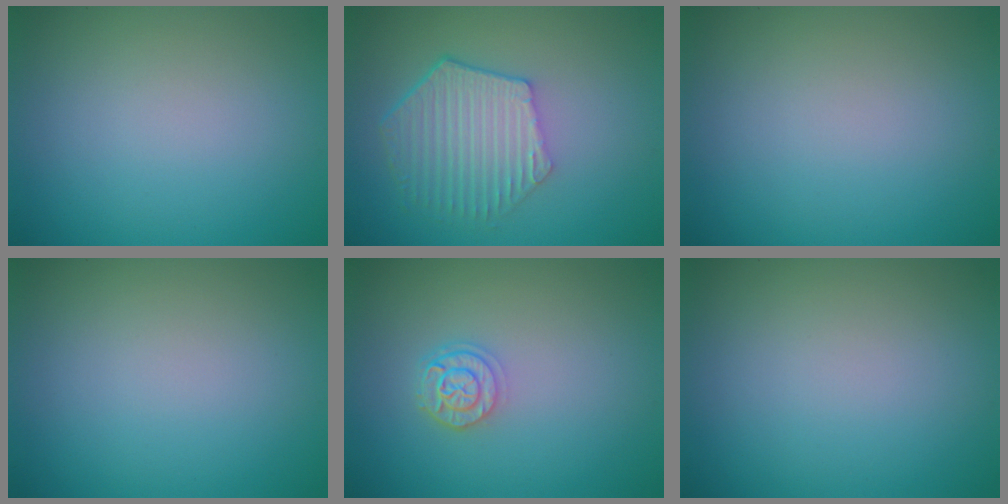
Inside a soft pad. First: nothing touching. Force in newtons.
{"total": 5.8, "press": 4.4, "slide": 3.8}
{"total": 0.0}
{"total": 0.0}
{"total": 2.4, "press": 2.0, "slide": 1.3}
{"total": 0.0}